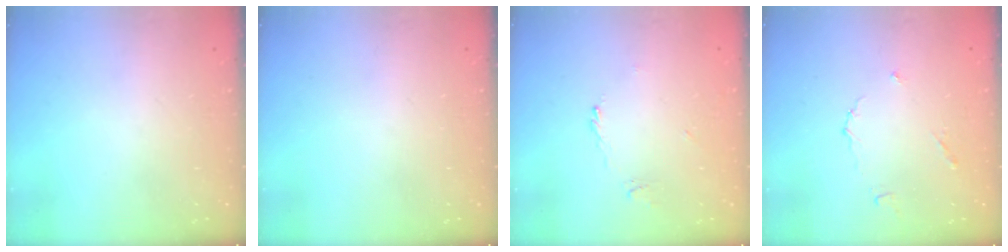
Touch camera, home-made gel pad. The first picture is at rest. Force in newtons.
{"total": 0.0}
{"total": 1.1, "press": 1.1, "slide": 0.4}
{"total": 4.2, "press": 4.2, "slide": 0.6}